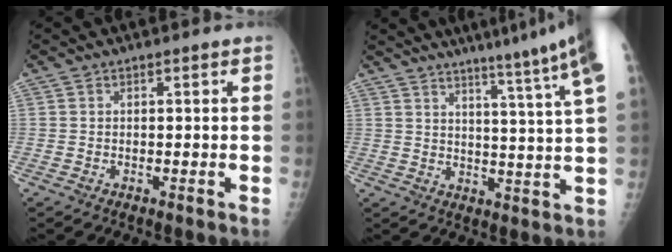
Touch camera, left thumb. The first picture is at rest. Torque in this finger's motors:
{"motor_torque": [1.86, 1.72, 0.20, -1.26, 0.10]}